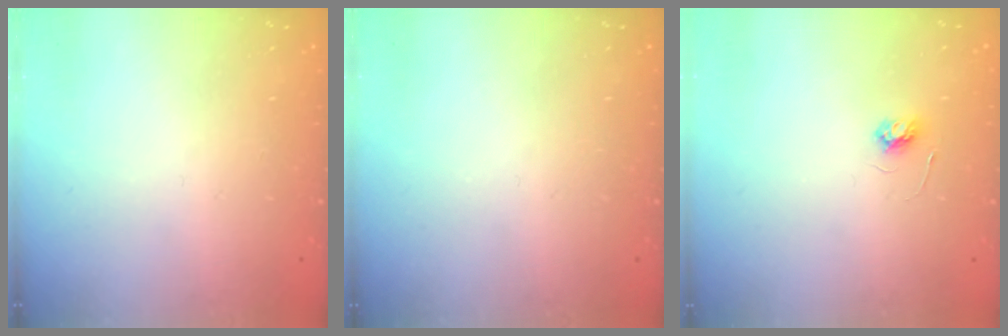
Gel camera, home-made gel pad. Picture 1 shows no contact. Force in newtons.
{"total": 0.0}
{"total": 3.6, "press": 3.6, "slide": 0.5}